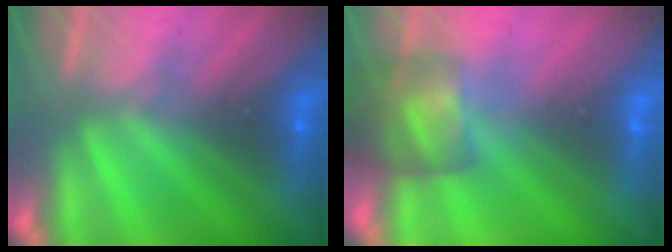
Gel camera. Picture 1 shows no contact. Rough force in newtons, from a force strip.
{"total": 7.7}